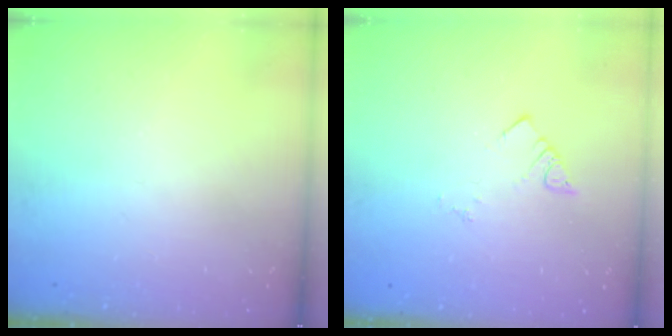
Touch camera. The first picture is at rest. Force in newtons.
{"total": 1.8, "press": 1.8, "slide": 0.3}